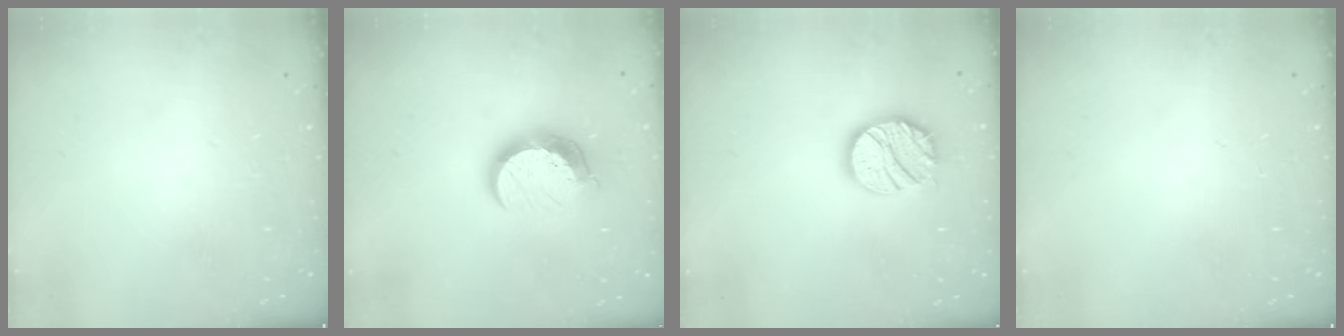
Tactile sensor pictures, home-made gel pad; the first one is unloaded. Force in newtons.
{"total": 11.4, "press": 11.4, "slide": 0.9}
{"total": 15.5, "press": 15.5, "slide": 1.2}
{"total": 0.0}